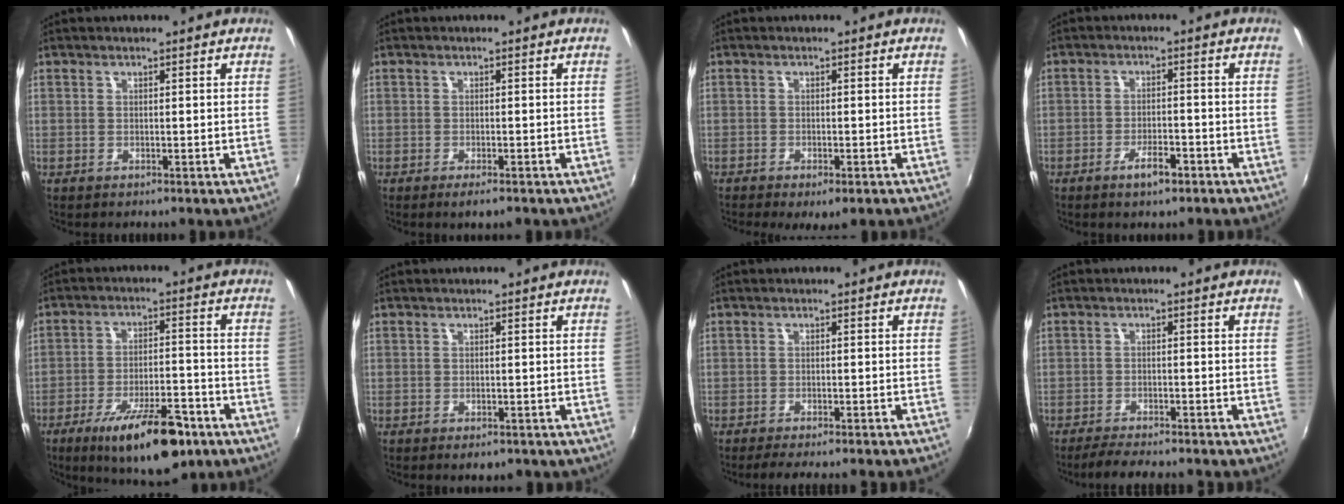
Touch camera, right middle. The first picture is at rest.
{"total": 3.0, "force": [-2.1, 0.8, 1.9], "torque": [-0.039, -0.011, -0.034]}
{"total": 4.2, "force": [-2.8, 1.2, 2.9], "torque": [-0.060, -0.019, -0.041]}
{"total": 4.2, "force": [-2.5, 1.0, 3.1], "torque": [-0.067, -0.006, -0.043]}
{"total": 16.2, "force": [-10.3, 4.9, 11.5], "torque": [-0.195, -0.017, -0.154]}
{"total": 3.6, "force": [-2.7, 1.6, 1.8], "torque": [-0.034, -0.013, -0.032]}
{"total": 8.4, "force": [-7.5, 0.1, 3.8], "torque": [-0.076, -0.015, -0.102]}
{"total": 8.5, "force": [-7.5, 1.1, 3.8], "torque": [-0.086, -0.016, -0.116]}